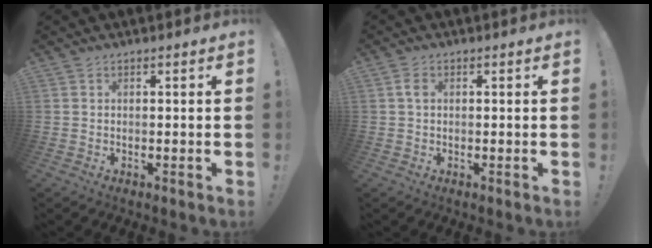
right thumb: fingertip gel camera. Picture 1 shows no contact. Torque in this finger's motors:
{"motor_torque": [-0.04, -0.06, -0.72, -0.72, 0.00]}